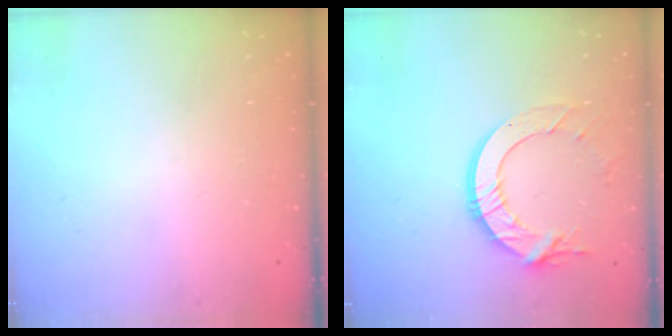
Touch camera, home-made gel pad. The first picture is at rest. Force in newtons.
{"total": 12.6, "press": 12.6, "slide": 1.1}